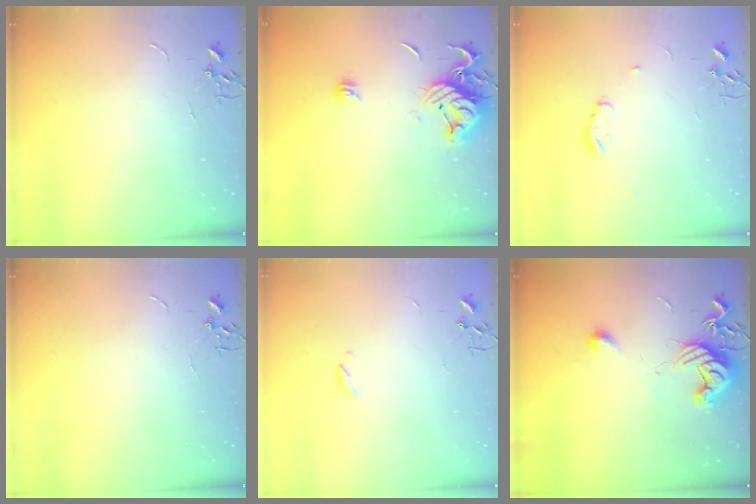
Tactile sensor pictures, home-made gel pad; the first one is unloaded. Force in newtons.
{"total": 11.9, "press": 11.9, "slide": 0.9}
{"total": 6.5, "press": 6.5, "slide": 0.8}
{"total": 0.0}
{"total": 2.8, "press": 2.8, "slide": 0.5}
{"total": 12.1, "press": 12.1, "slide": 0.8}